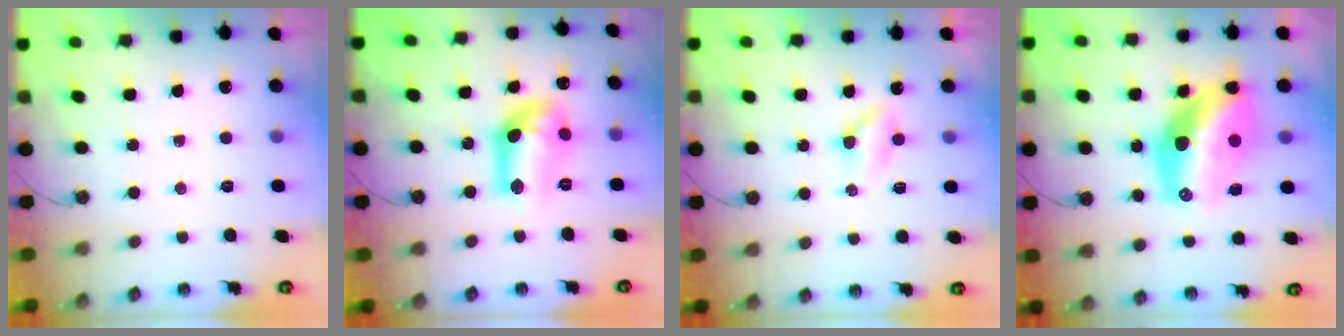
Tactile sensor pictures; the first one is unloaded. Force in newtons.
{"total": 14.2, "press": 13.6, "slide": 4.0}
{"total": 3.0, "press": 3.0, "slide": 0.3}
{"total": 16.7, "press": 16.6, "slide": 1.8}